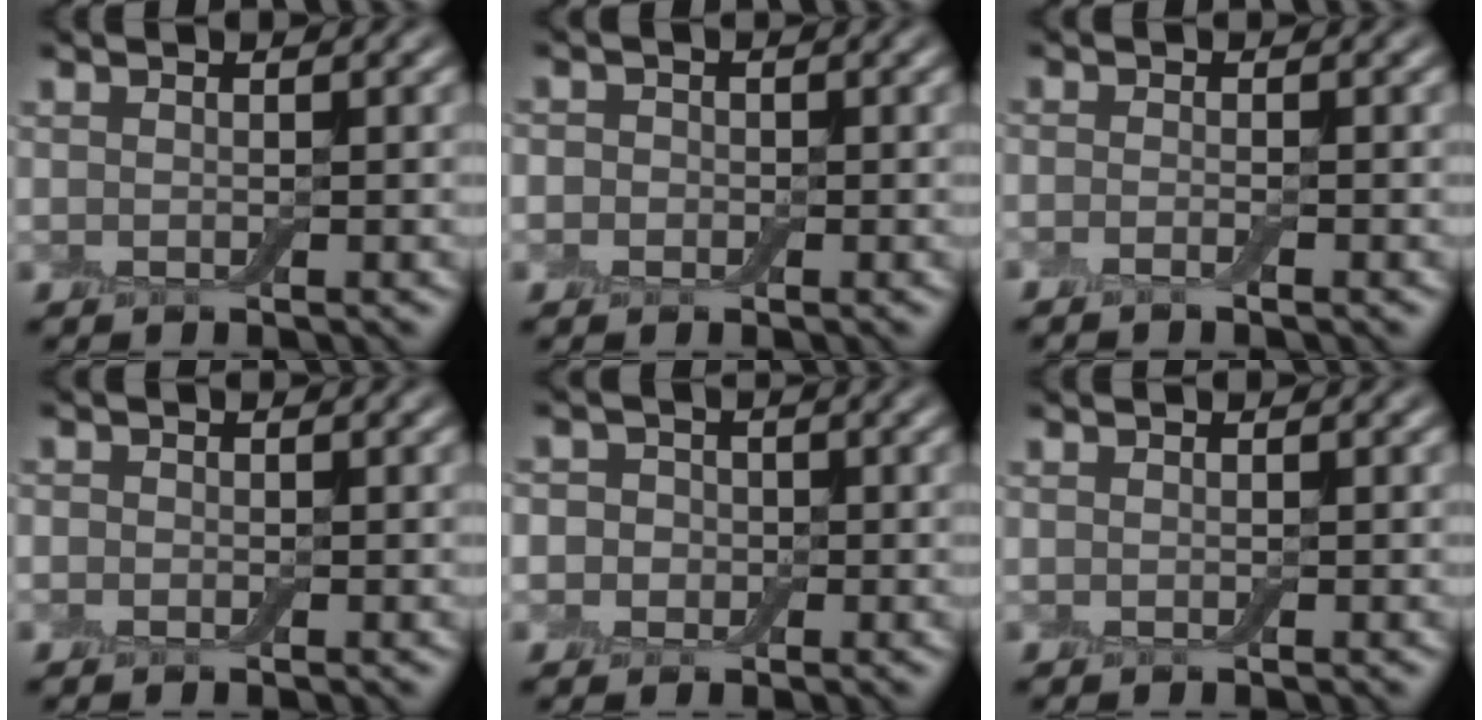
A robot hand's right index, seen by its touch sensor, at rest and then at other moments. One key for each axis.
{"total": 1.6, "fx": -0.1, "fy": 1.5, "fz": 0.5, "tx": 0.007, "ty": 0.008, "tz": -0.021}
{"total": 1.0, "fx": -0.7, "fy": 0.2, "fz": 0.7, "tx": -0.017, "ty": -0.004, "tz": -0.017}
{"total": 0.7, "fx": -0.2, "fy": 0.6, "fz": 0.2, "tx": -0.001, "ty": -0.001, "tz": -0.006}
{"total": 4.5, "fx": 0.4, "fy": 4.1, "fz": 1.7, "tx": -0.008, "ty": 0.037, "tz": -0.042}
{"total": 0.0}